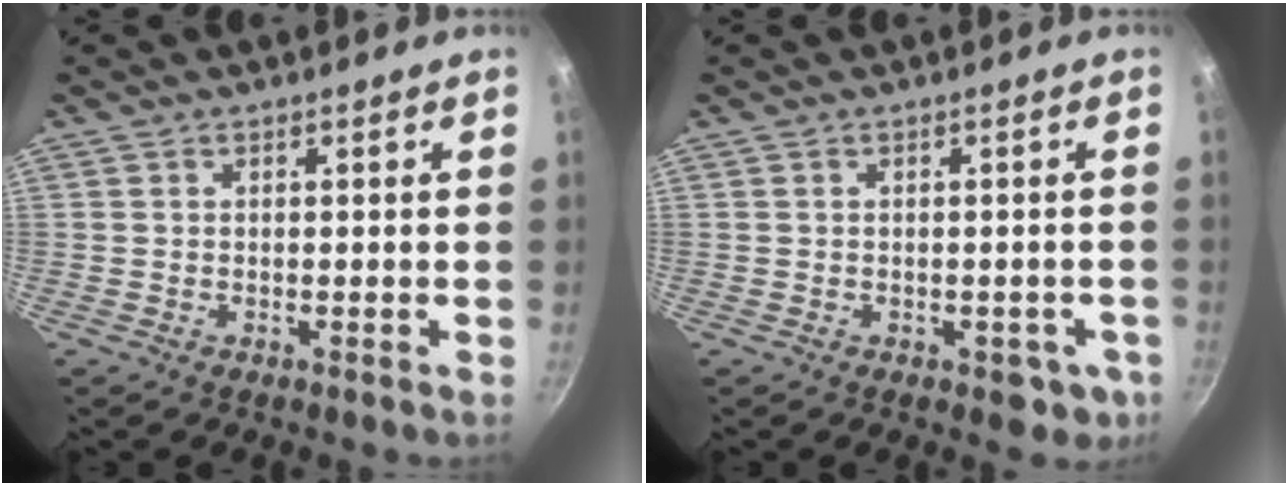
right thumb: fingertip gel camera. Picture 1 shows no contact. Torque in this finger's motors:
{"motor_torque": [-0.06, 0.08, 0.14, 0.03, 0.00]}